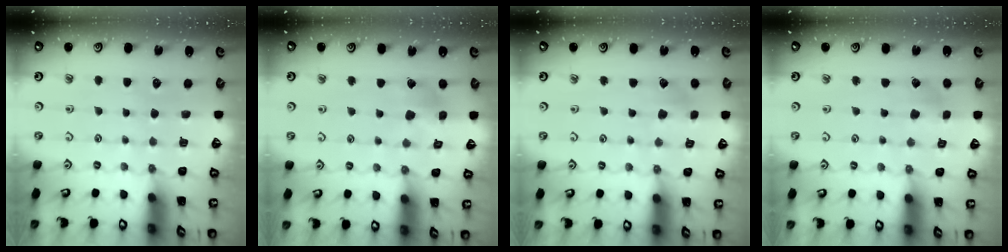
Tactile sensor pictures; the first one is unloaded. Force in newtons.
{"total": 6.3, "press": 6.2, "slide": 0.6}
{"total": 2.5, "press": 2.5, "slide": 0.5}
{"total": 2.1, "press": 2.1, "slide": 0.3}